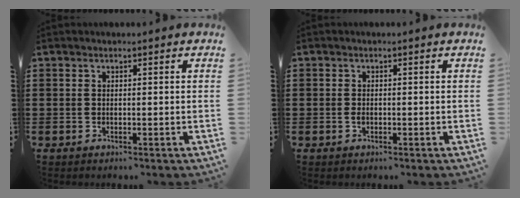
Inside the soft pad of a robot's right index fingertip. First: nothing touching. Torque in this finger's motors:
{"motor_torque": [0.17, -0.13, -0.18, -0.21]}